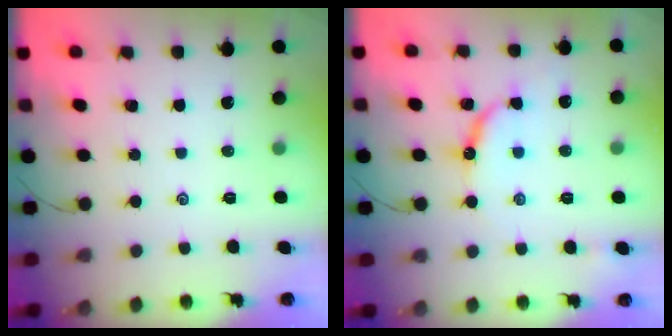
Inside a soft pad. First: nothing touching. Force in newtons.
{"total": 10.5, "press": 10.4, "slide": 0.8}